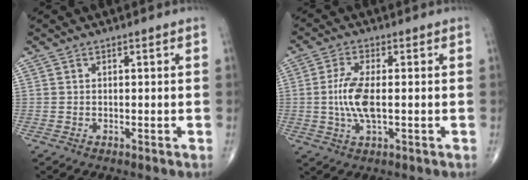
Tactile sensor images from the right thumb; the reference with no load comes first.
{"total": 7.4, "force": [-0.4, 2.7, 6.9], "torque": [-0.158, -0.002, -0.010]}